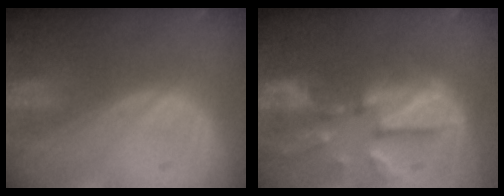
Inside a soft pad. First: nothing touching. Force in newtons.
{"total": 12.0, "press": 10.4, "slide": 6.0}